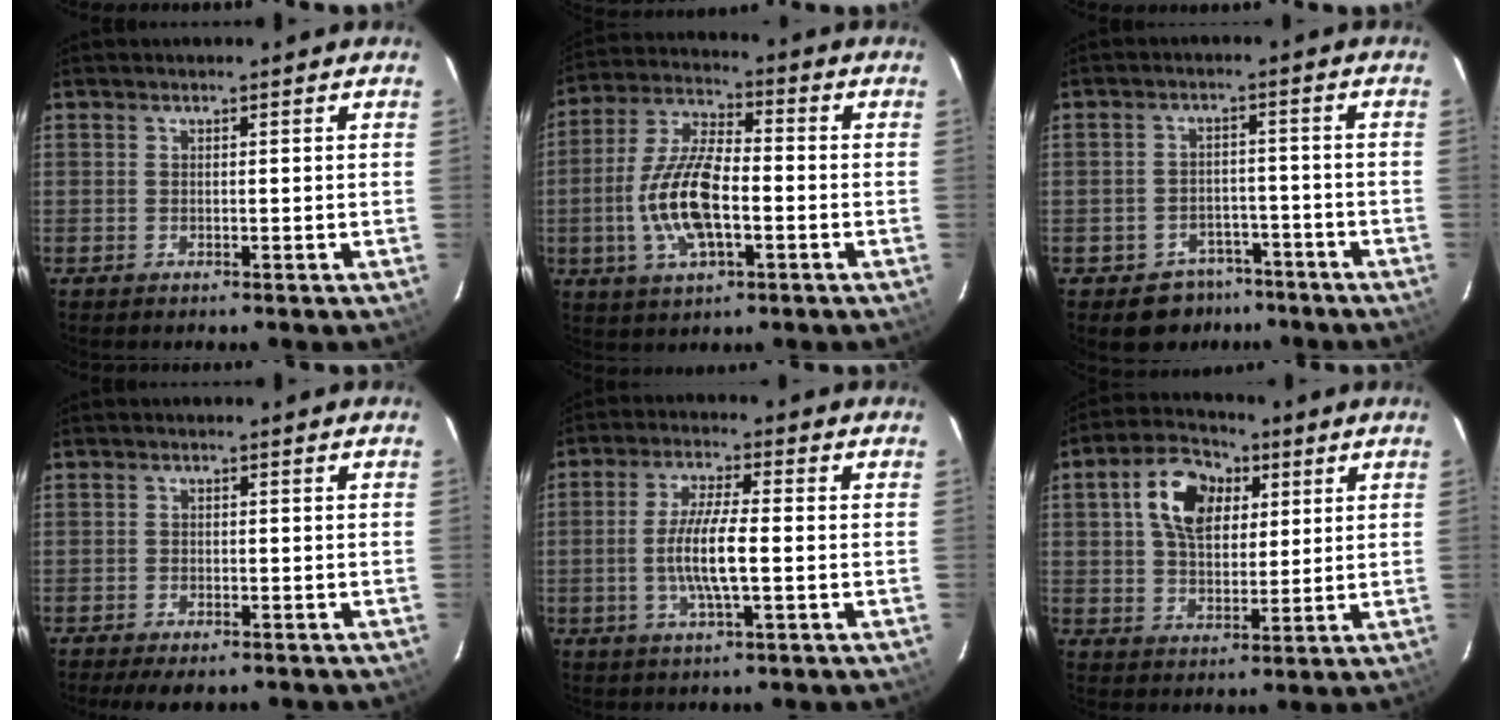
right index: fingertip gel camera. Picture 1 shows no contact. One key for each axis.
{"total": 13.7, "fx": -3.1, "fy": 5.5, "fz": 12.2, "tx": -0.257, "ty": 0.002, "tz": -0.060}
{"total": 6.9, "fx": -5.1, "fy": 4.5, "fz": 0.9, "tx": -0.025, "ty": 0.026, "tz": -0.061}
{"total": 5.6, "fx": -4.4, "fy": 1.9, "fz": 2.8, "tx": -0.063, "ty": -0.016, "tz": -0.066}
{"total": 8.4, "fx": -1.4, "fy": 1.3, "fz": 8.2, "tx": -0.159, "ty": -0.002, "tz": -0.030}
{"total": 11.6, "fx": 3.8, "fy": 7.5, "fz": 8.0, "tx": -0.147, "ty": 0.032, "tz": 0.065}